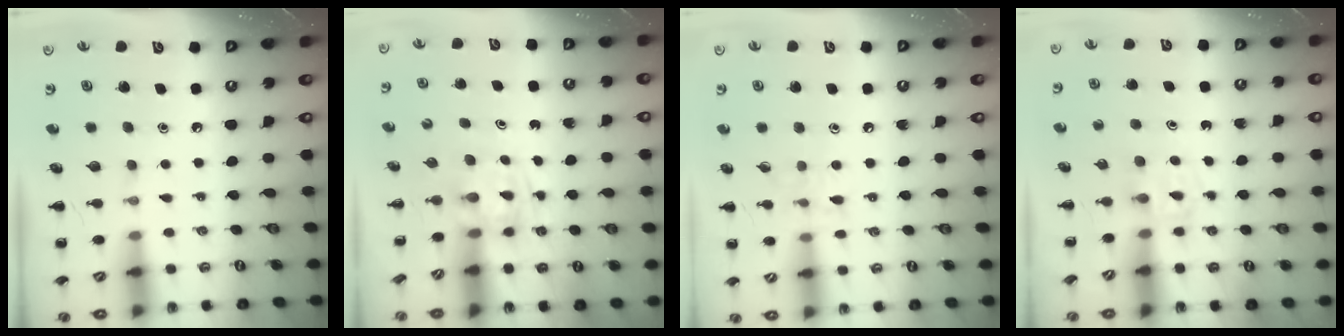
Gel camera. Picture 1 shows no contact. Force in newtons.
{"total": 1.2, "press": 1.0, "slide": 0.7}
{"total": 6.5, "press": 6.2, "slide": 1.8}
{"total": 3.8, "press": 3.6, "slide": 1.2}